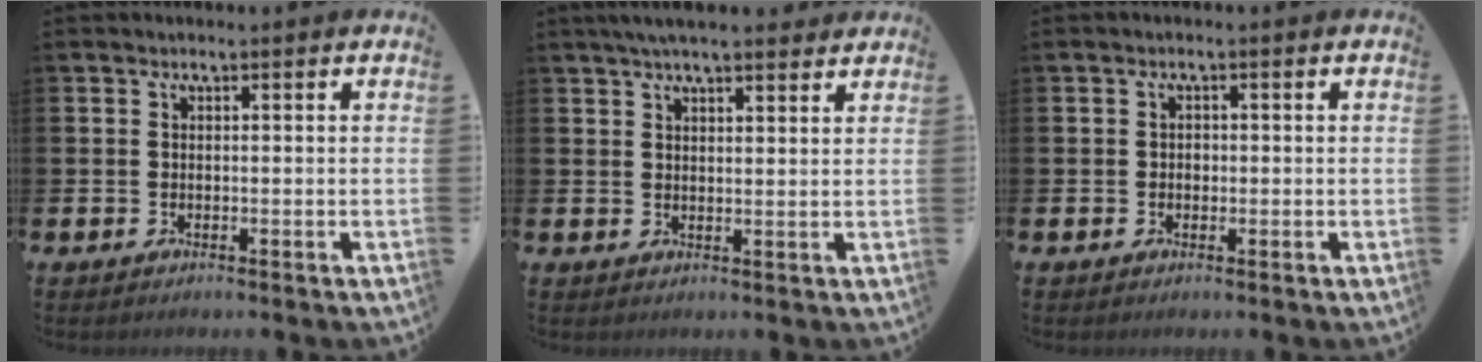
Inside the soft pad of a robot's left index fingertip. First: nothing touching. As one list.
[{"total": 4.2, "force": [3.9, 0.6, 1.7], "torque": [-0.035, -0.008, 0.069]}, {"total": 0.9, "force": [-0.1, 0.8, 0.4], "torque": [-0.003, 0.005, -0.004]}]